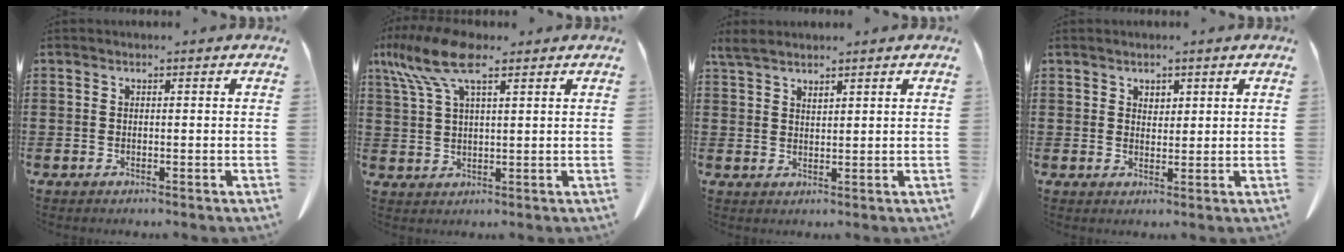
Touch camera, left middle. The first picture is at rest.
{"total": 9.9, "force": [5.6, 3.2, 7.6], "torque": [-0.177, -0.008, 0.094]}
{"total": 2.4, "force": [2.3, 0.2, 0.8], "torque": [-0.020, 0.001, 0.043]}
{"total": 1.6, "force": [1.3, 0.9, 0.4], "torque": [-0.002, 0.000, 0.023]}